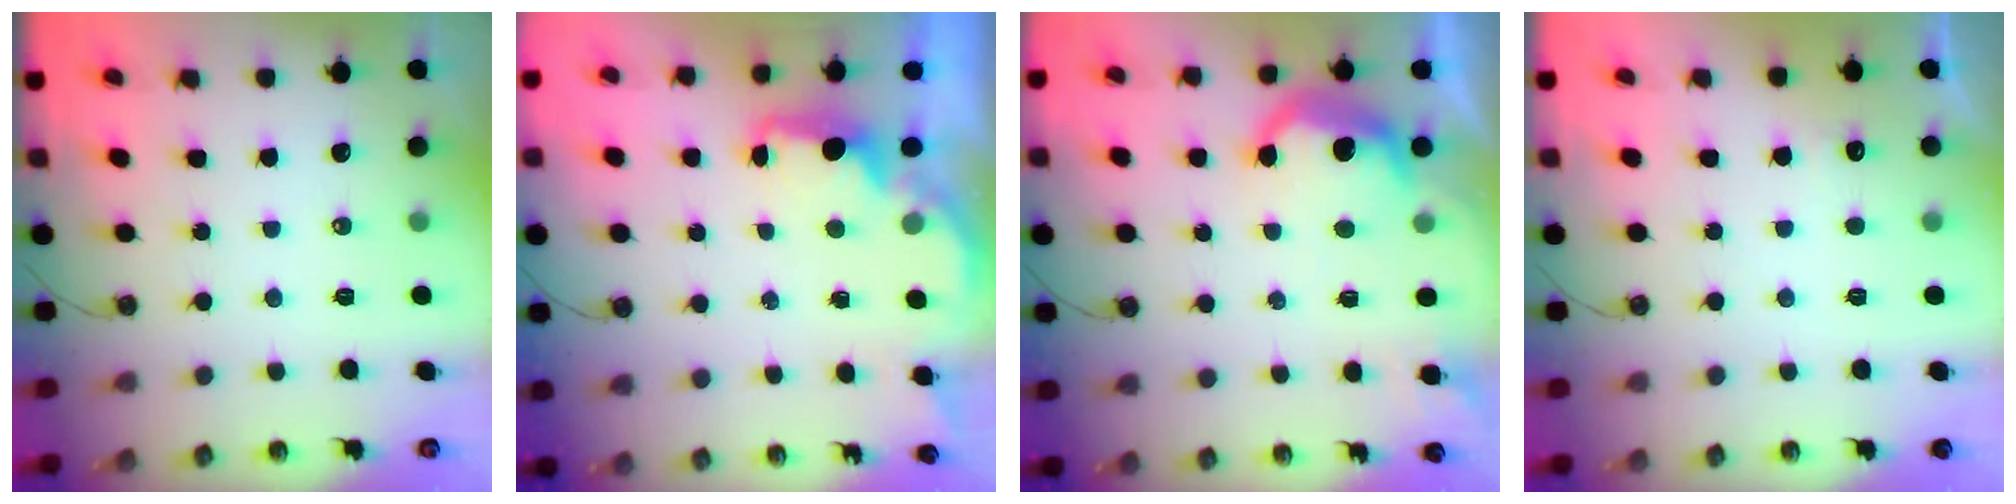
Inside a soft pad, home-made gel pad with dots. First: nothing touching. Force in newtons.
{"total": 2.3, "press": 2.2, "slide": 0.8}
{"total": 10.1, "press": 10.1, "slide": 0.5}
{"total": 4.7, "press": 4.5, "slide": 1.1}